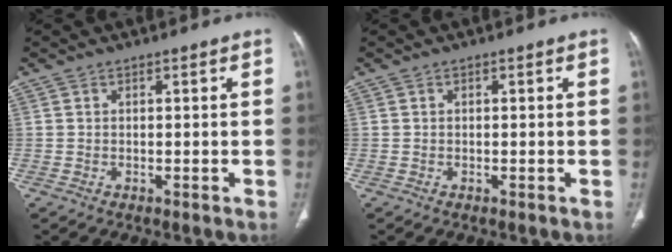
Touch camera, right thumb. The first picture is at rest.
{"total": 0.0}